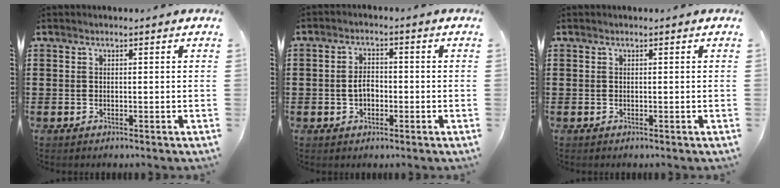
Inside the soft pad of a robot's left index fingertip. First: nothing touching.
{"total": 3.1, "force": [-0.5, 1.9, 2.3], "torque": [-0.046, 0.005, -0.012]}
{"total": 0.0}